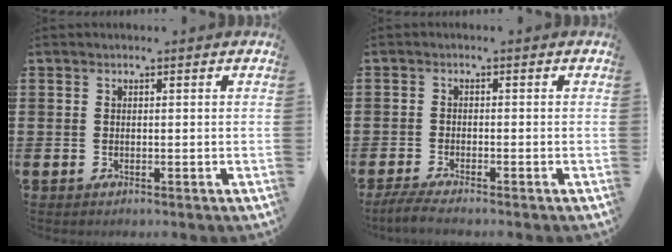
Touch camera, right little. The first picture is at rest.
{"total": 1.9, "force": [-1.5, 0.0, 1.2], "torque": [-0.027, -0.002, -0.031]}